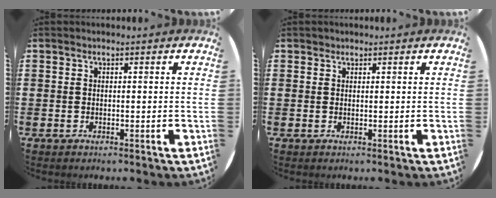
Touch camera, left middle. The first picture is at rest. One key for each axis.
{"total": 0.5, "fx": 0.5, "fy": 0.3, "fz": -0.1, "tx": 0.001, "ty": 0.003, "tz": 0.009}